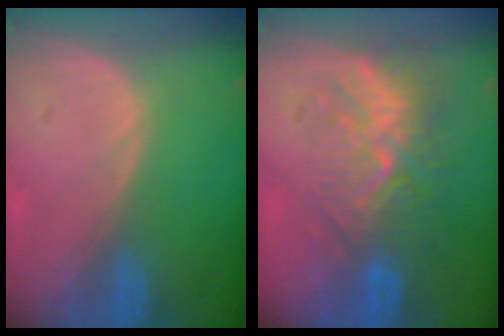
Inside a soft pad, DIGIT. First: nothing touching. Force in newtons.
{"total": 9.3, "press": 8.6, "slide": 3.5}